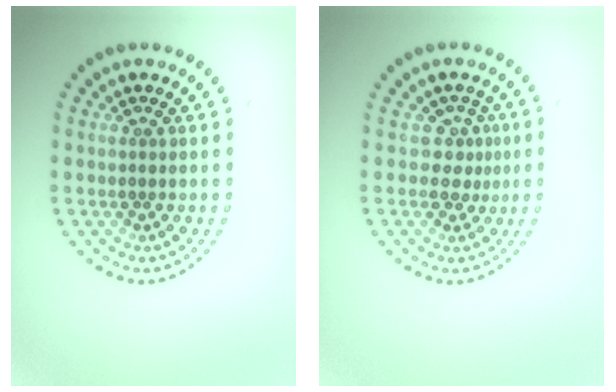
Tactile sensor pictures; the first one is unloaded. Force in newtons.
{"total": 2.1, "press": 1.4, "slide": 1.6}